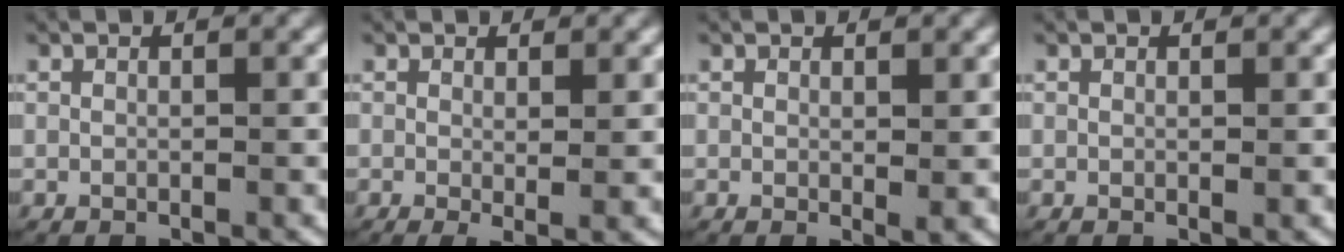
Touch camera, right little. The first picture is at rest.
{"total": 1.5, "force": [-0.2, 0.3, 1.5], "torque": [-0.019, -0.011, 0.000]}
{"total": 0.9, "force": [0.3, 0.3, 0.8], "torque": [-0.007, -0.008, 0.009]}
{"total": 0.0}